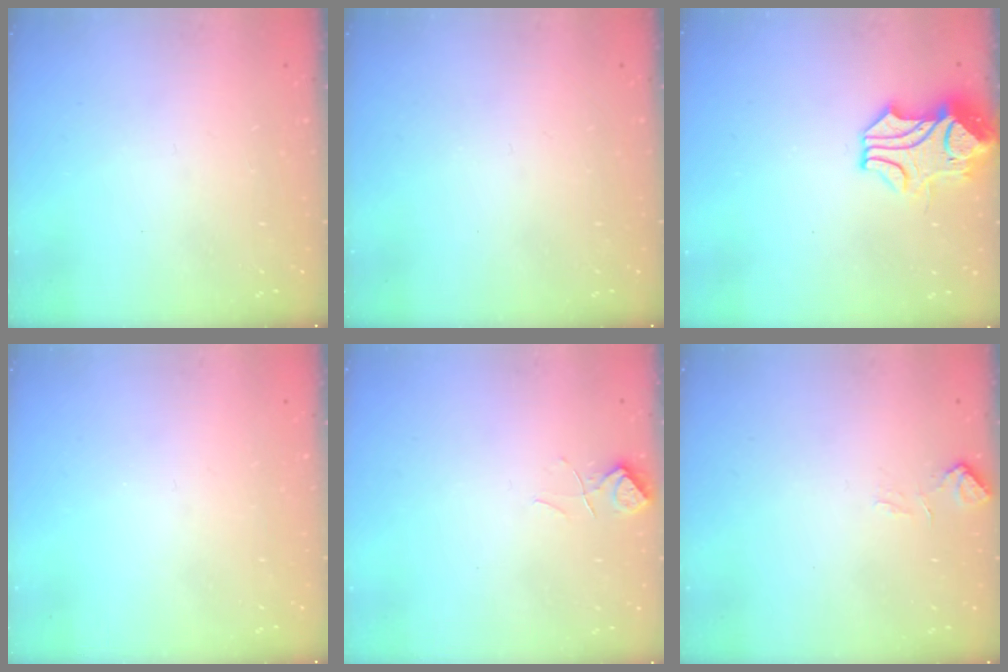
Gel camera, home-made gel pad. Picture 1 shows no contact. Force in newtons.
{"total": 0.0}
{"total": 2.7, "press": 2.3, "slide": 1.4}
{"total": 0.0}
{"total": 1.2, "press": 1.0, "slide": 0.6}
{"total": 2.3, "press": 2.2, "slide": 0.6}